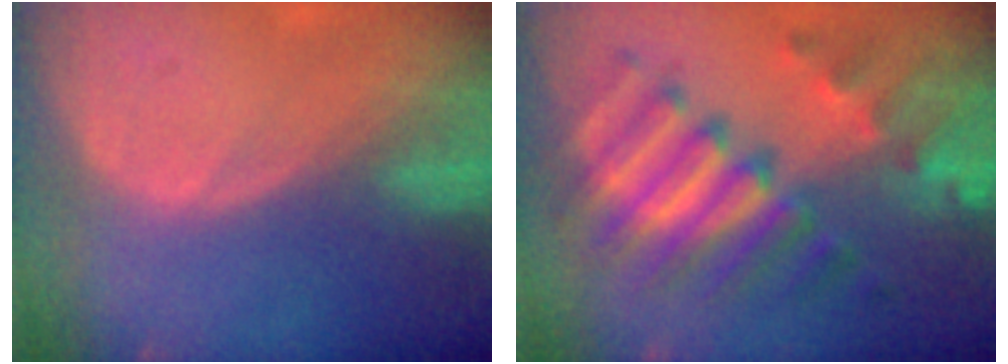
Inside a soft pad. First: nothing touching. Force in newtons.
{"total": 11.4, "press": 11.3, "slide": 1.3}